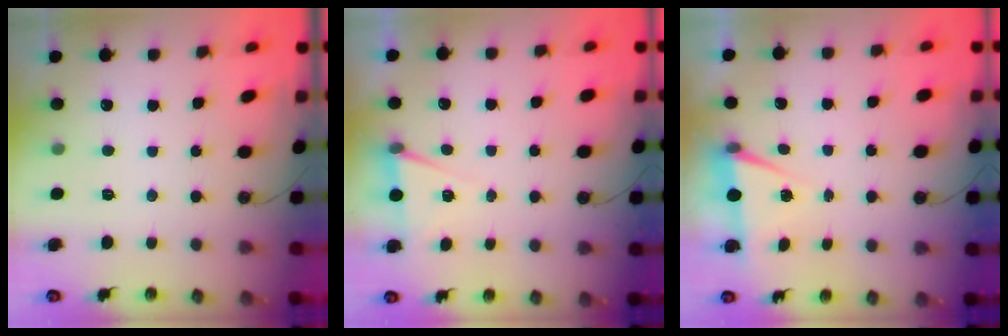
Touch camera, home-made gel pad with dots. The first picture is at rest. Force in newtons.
{"total": 5.5, "press": 3.3, "slide": 4.4}
{"total": 4.9, "press": 2.0, "slide": 4.5}